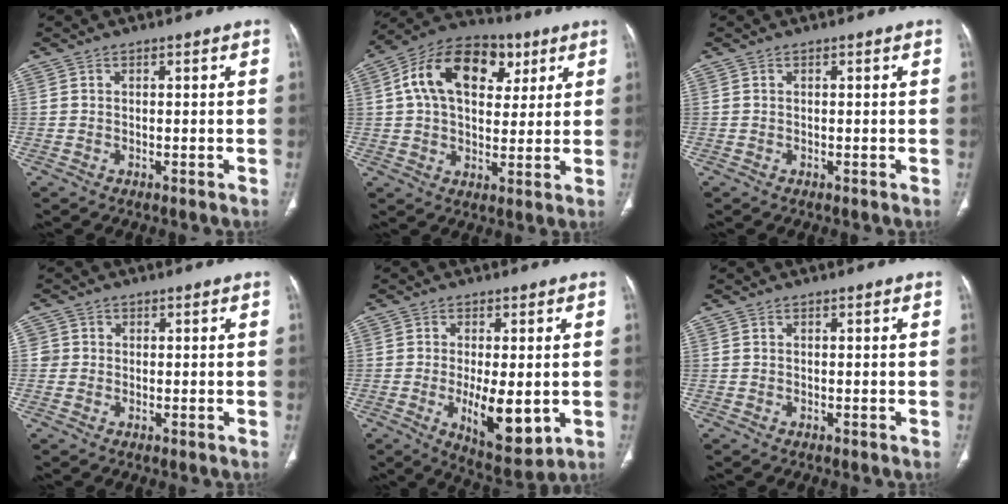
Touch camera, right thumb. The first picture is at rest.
{"total": 18.2, "force": [5.9, 11.7, 12.6], "torque": [-0.188, 0.009, 0.088]}
{"total": 0.0}
{"total": 1.8, "force": [0.1, 1.8, 0.1], "torque": [0.012, 0.006, -0.001]}
{"total": 10.8, "force": [-1.8, 4.3, 9.7], "torque": [-0.141, -0.024, -0.017]}
{"total": 0.0}